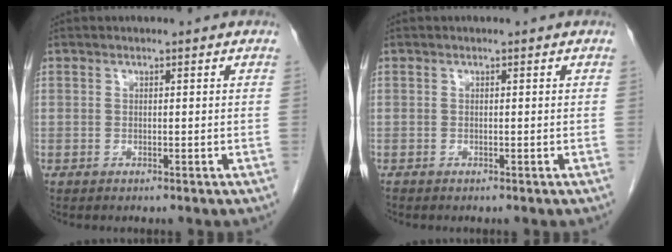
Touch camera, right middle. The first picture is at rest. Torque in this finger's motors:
{"motor_torque": [-0.27, -0.05, -0.02, -0.01]}